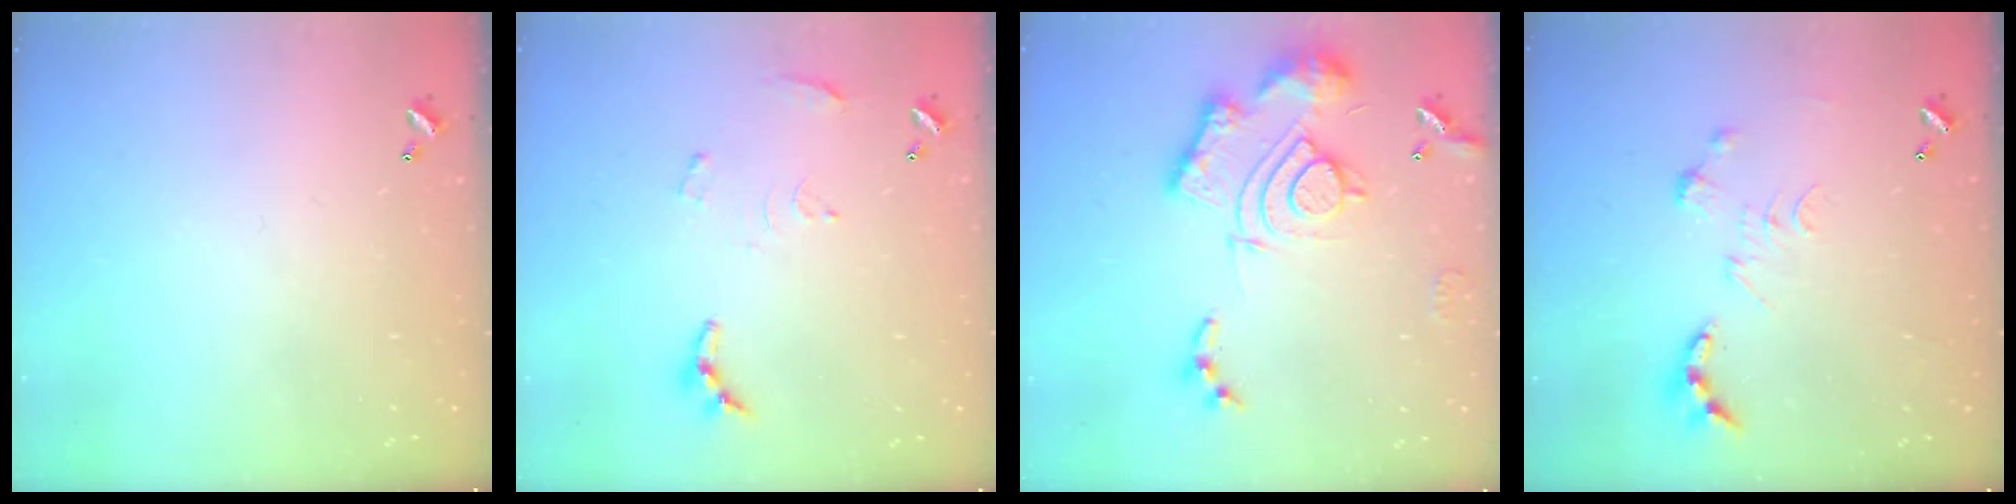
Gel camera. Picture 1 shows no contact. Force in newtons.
{"total": 6.7, "press": 6.6, "slide": 0.6}
{"total": 17.9, "press": 17.8, "slide": 1.9}
{"total": 0.0}